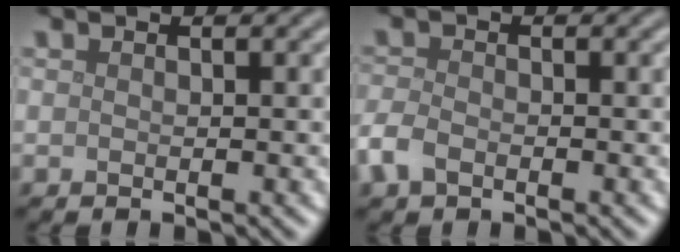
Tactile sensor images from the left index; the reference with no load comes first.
{"total": 2.4, "force": [-1.4, 1.4, 1.3], "torque": [-0.031, 0.001, -0.039]}